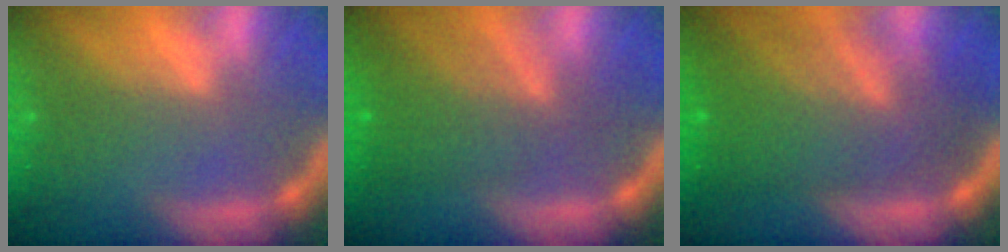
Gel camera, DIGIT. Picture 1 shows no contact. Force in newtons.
{"total": 6.5}
{"total": 9.5}